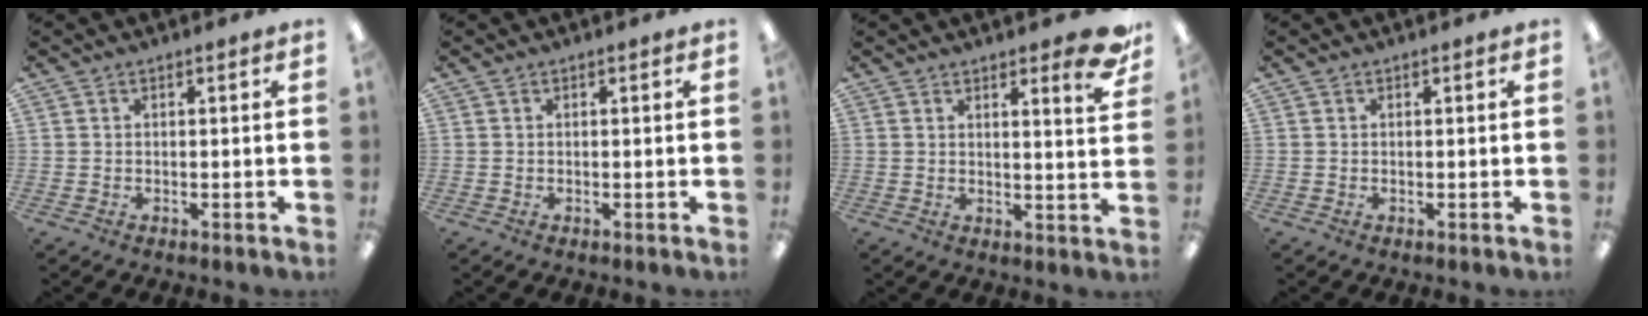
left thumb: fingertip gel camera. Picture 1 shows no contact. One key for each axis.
{"total": 0.0}
{"total": 7.8, "fx": 5.6, "fy": 1.5, "fz": 5.2, "tx": -0.058, "ty": -0.033, "tz": 0.088}
{"total": 0.0}